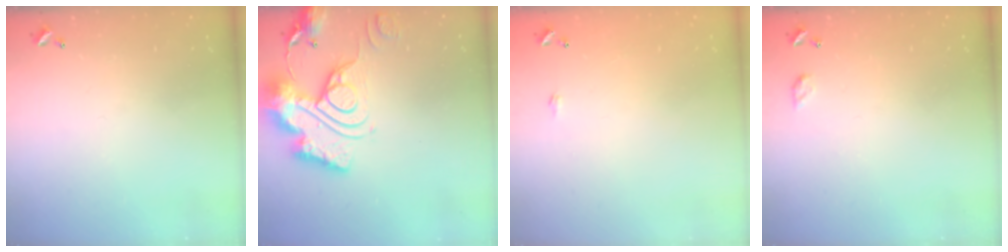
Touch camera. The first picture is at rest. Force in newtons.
{"total": 21.4, "press": 21.3, "slide": 2.0}
{"total": 0.6, "press": 0.6, "slide": 0.2}
{"total": 3.2, "press": 3.2, "slide": 0.4}